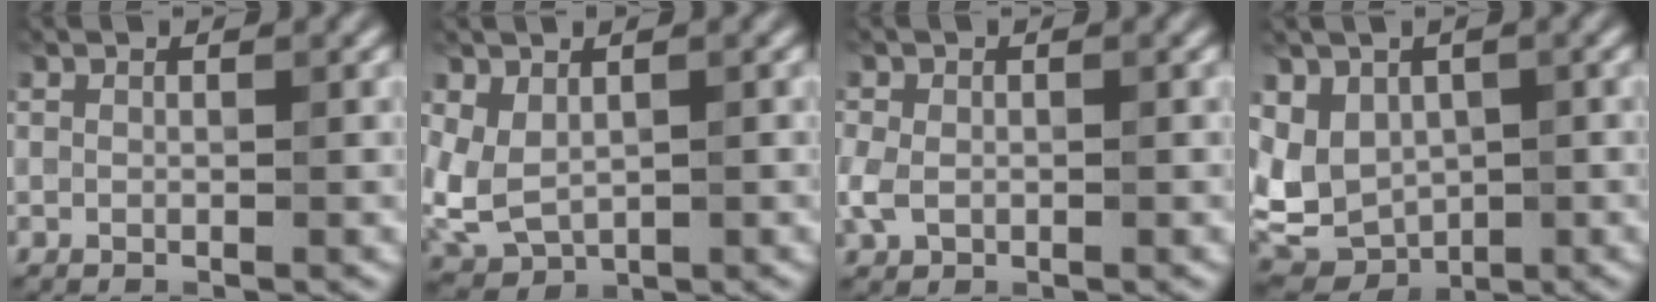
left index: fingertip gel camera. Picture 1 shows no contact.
{"total": 3.7, "force": [0.6, 2.7, 2.5], "torque": [-0.057, -0.012, 0.020]}
{"total": 2.5, "force": [-0.6, 1.9, 1.5], "torque": [-0.038, -0.003, -0.015]}
{"total": 5.3, "force": [0.4, 4.1, 3.4], "torque": [-0.059, -0.009, 0.009]}